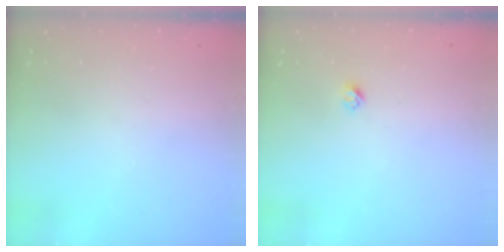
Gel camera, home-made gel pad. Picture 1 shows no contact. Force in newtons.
{"total": 2.4, "press": 2.4, "slide": 0.2}